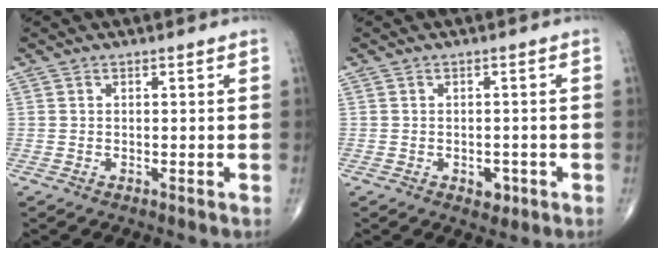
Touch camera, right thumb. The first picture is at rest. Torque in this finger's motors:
{"motor_torque": [0.64, 0.14, 0.16, -0.37, 0.00]}